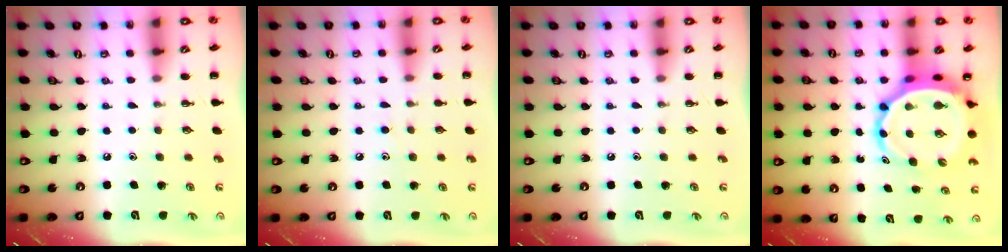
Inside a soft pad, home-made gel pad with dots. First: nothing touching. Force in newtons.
{"total": 5.0, "press": 4.6, "slide": 2.0}
{"total": 0.0}
{"total": 8.8, "press": 8.2, "slide": 3.0}